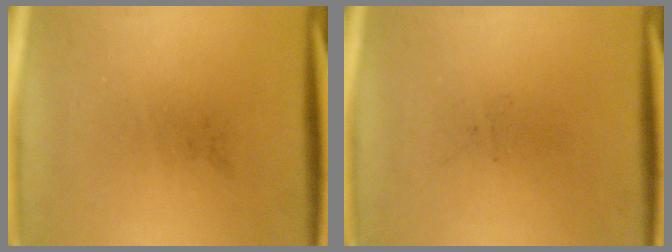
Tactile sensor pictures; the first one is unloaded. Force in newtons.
{"total": 0.0}